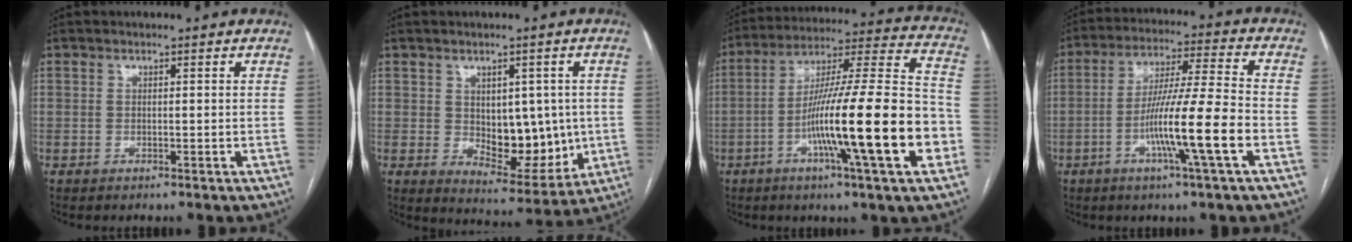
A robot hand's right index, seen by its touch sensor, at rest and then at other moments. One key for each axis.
{"total": 10.6, "fx": 0.0, "fy": 5.8, "fz": 8.8, "tx": -0.115, "ty": -0.004, "tz": 0.021}
{"total": 22.9, "fx": -6.9, "fy": 0.6, "fz": 21.8, "tx": -0.336, "ty": -0.008, "tz": -0.118}
{"total": 13.1, "fx": -4.3, "fy": -1.0, "fz": 12.3, "tx": -0.222, "ty": -0.005, "tz": -0.082}